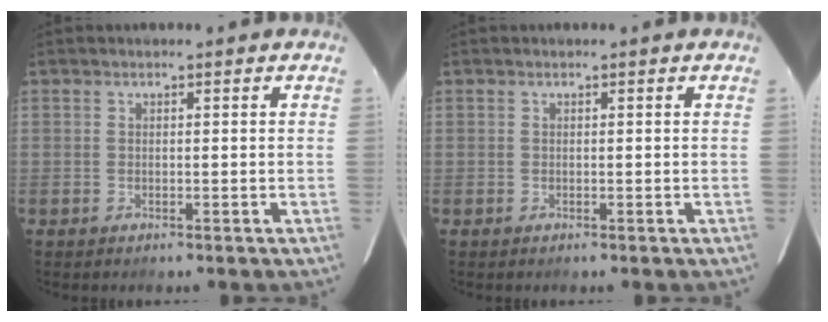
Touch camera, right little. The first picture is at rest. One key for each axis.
{"total": 0.0}